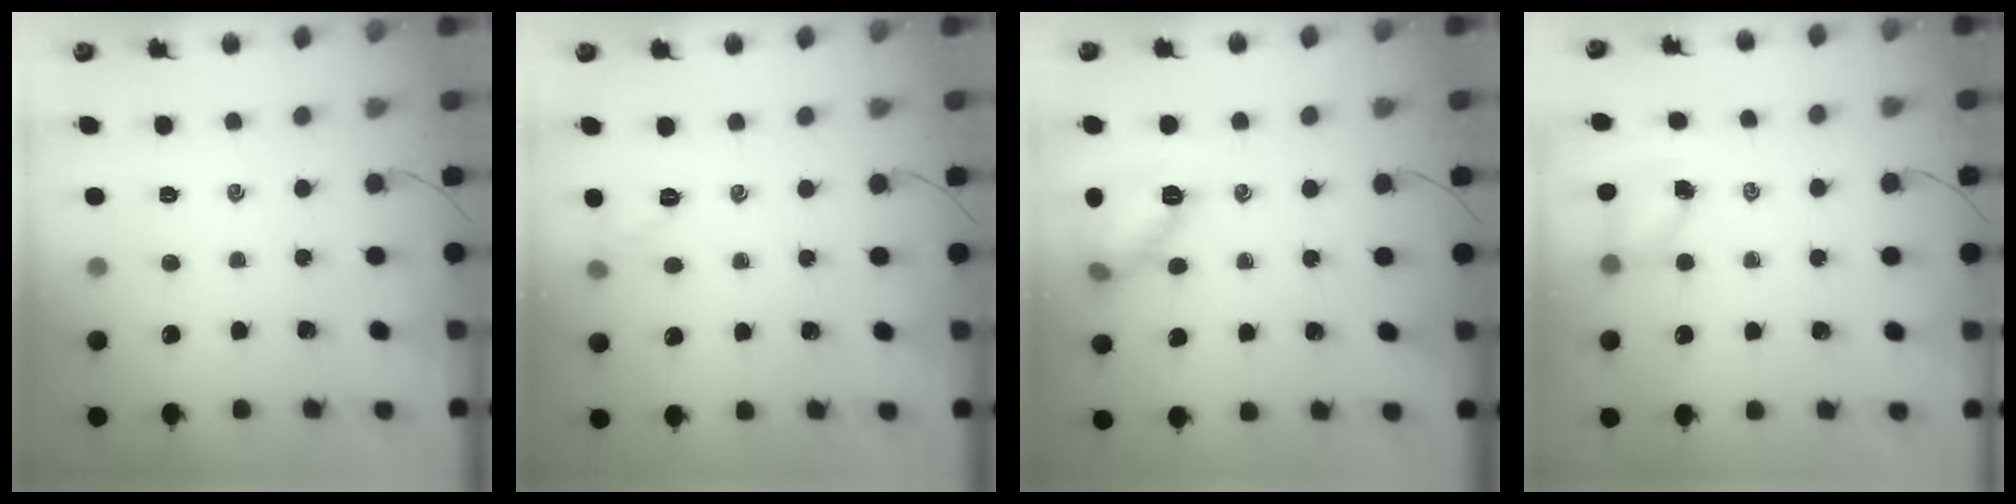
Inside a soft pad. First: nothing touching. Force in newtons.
{"total": 6.2, "press": 6.0, "slide": 1.4}
{"total": 12.3, "press": 12.3, "slide": 1.0}
{"total": 4.7, "press": 4.7, "slide": 0.4}